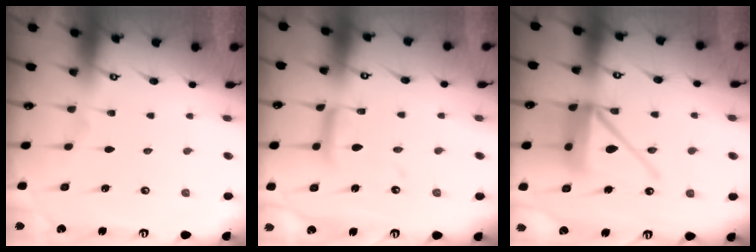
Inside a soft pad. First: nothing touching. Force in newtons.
{"total": 12.2, "press": 12.2, "slide": 1.0}
{"total": 15.0, "press": 14.9, "slide": 1.8}